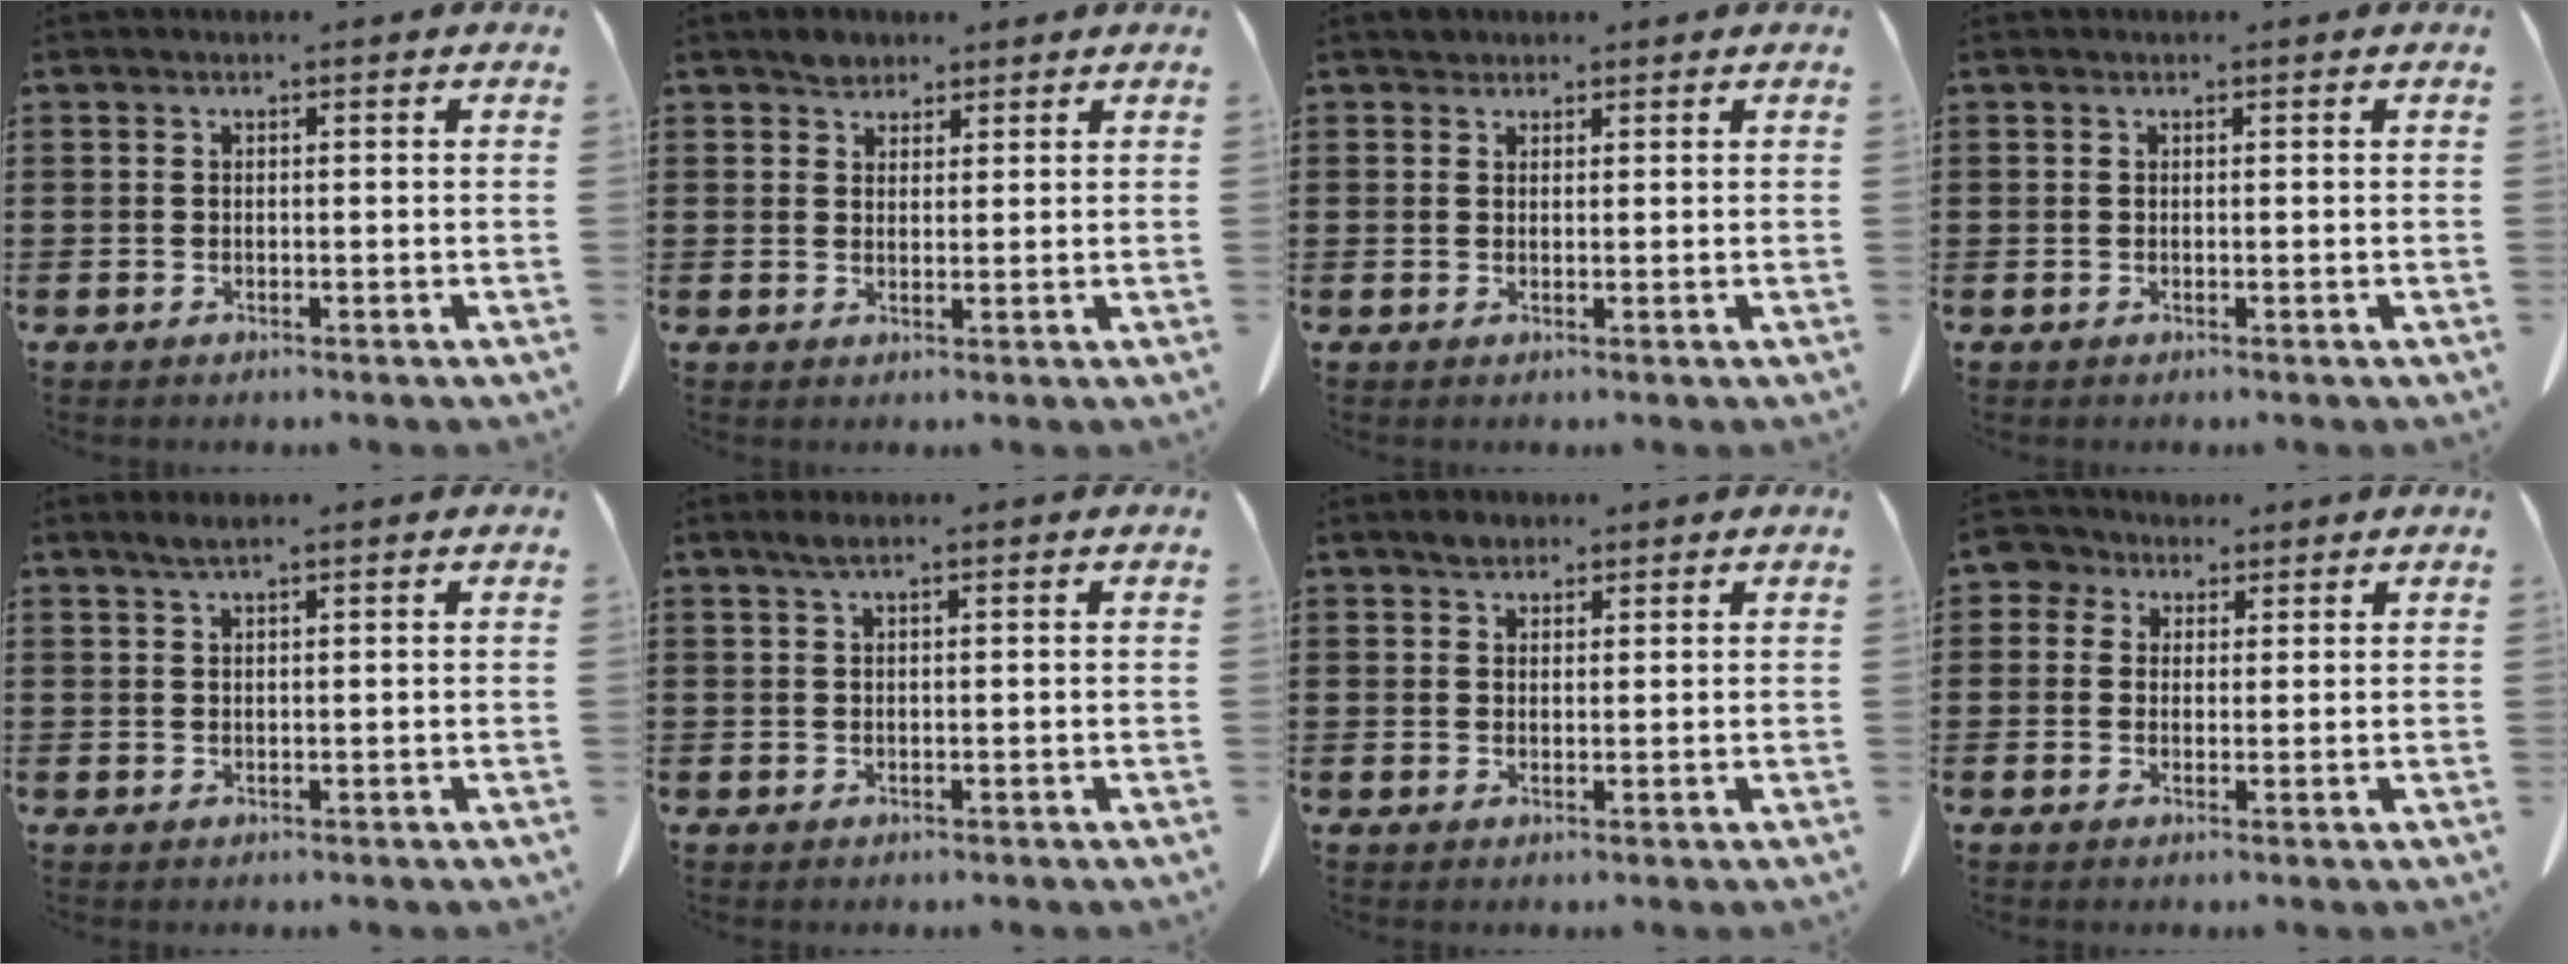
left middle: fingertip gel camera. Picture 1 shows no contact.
{"total": 2.5, "force": [2.1, 1.3, 0.3], "torque": [-0.003, 0.001, 0.040]}
{"total": 1.3, "force": [1.1, 0.7, -0.1], "torque": [0.006, 0.000, 0.022]}
{"total": 0.0}
{"total": 1.5, "force": [1.1, 0.1, 1.0], "torque": [-0.022, 0.001, 0.020]}
{"total": 1.4, "force": [0.8, 0.1, 1.2], "torque": [-0.025, 0.001, 0.015]}
{"total": 1.7, "force": [1.5, 0.8, 0.3], "torque": [-0.001, 0.001, 0.028]}
{"total": 3.6, "force": [2.1, 2.8, 0.9], "torque": [-0.027, 0.008, 0.036]}